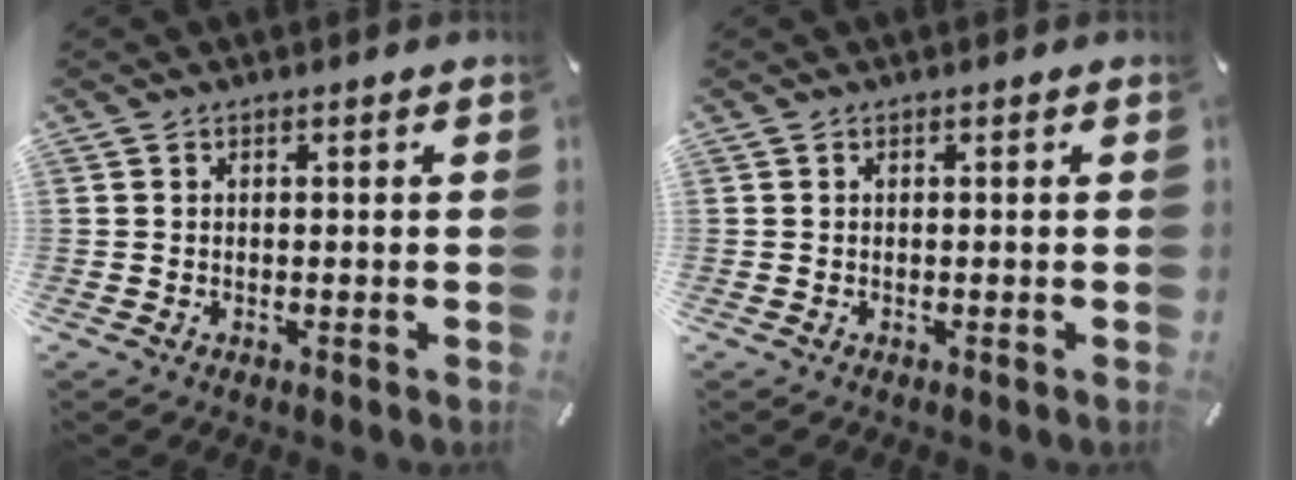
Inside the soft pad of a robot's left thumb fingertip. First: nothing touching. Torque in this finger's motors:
{"motor_torque": [-0.05, -0.05, -0.02, 0.05, 0.00]}